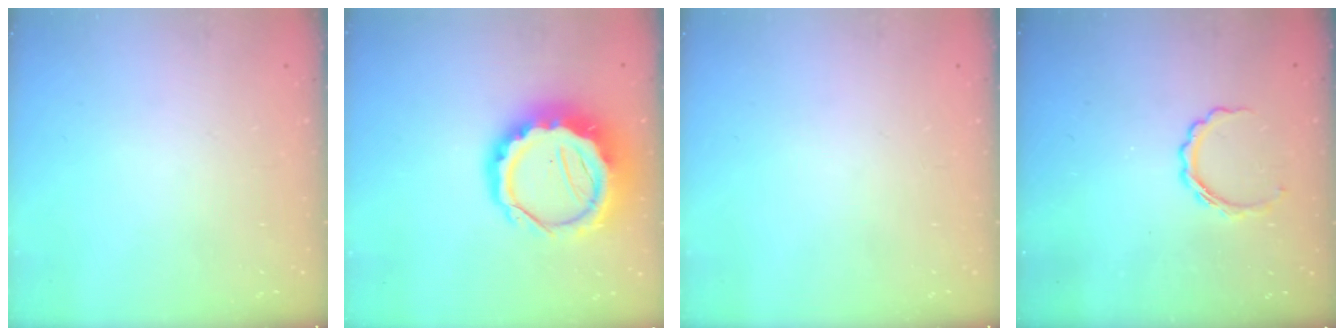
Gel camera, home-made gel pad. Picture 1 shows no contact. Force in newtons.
{"total": 13.2, "press": 12.9, "slide": 2.9}
{"total": 0.0}
{"total": 5.5, "press": 5.5, "slide": 0.4}